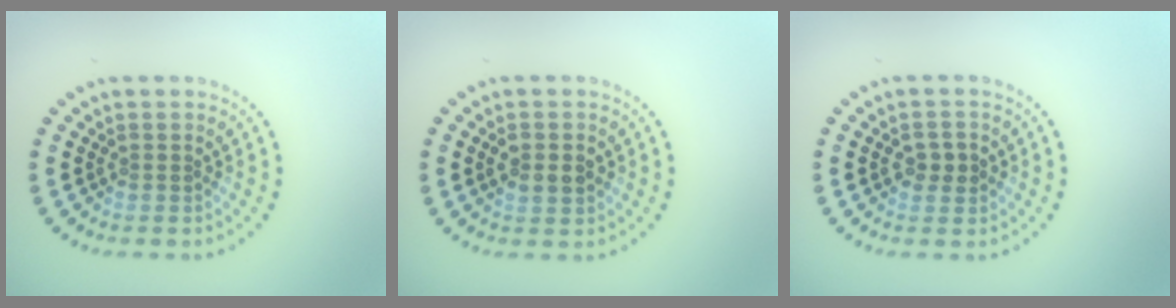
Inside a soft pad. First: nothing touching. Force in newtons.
{"total": 2.0, "press": 2.0, "slide": 0.3}
{"total": 1.9, "press": 1.9, "slide": 0.3}